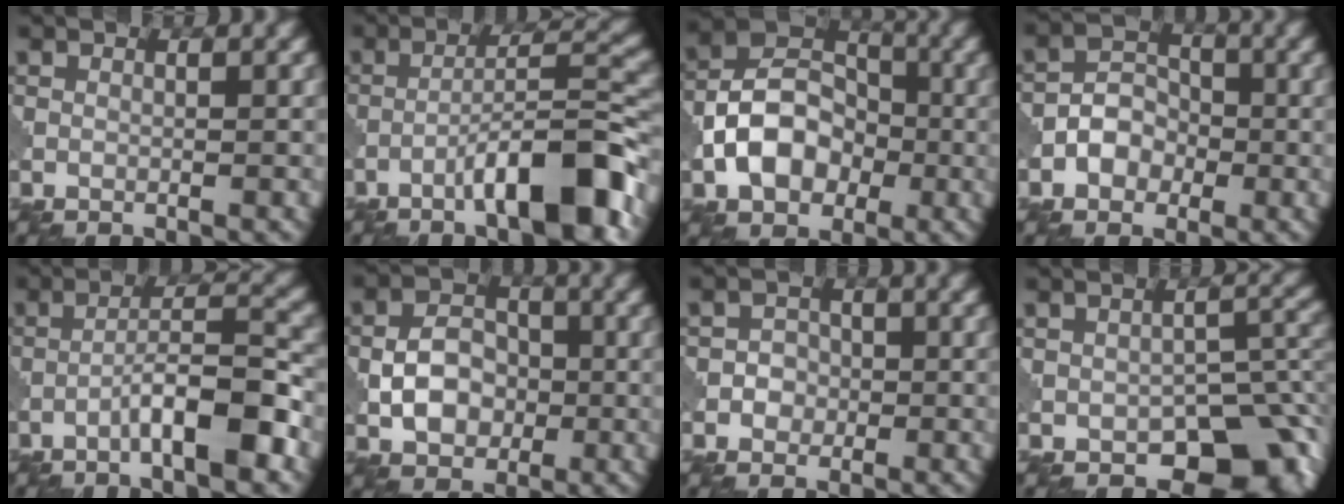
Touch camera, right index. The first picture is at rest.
{"total": 8.6, "force": [-4.9, 1.5, 7.0], "torque": [-0.105, 0.023, -0.081]}
{"total": 7.5, "force": [-2.0, 5.5, 4.7], "torque": [-0.077, 0.012, -0.048]}
{"total": 3.1, "force": [-1.2, 2.5, 1.4], "torque": [-0.017, 0.009, -0.024]}
{"total": 6.2, "force": [-3.0, 1.1, 5.3], "torque": [-0.084, 0.022, -0.054]}
{"total": 4.9, "force": [-1.0, 3.7, 3.1], "torque": [-0.048, 0.004, -0.018]}
{"total": 1.9, "force": [-0.5, 1.7, 0.5], "torque": [0.011, 0.001, -0.015]}
{"total": 9.7, "force": [-4.9, 5.7, 6.2], "torque": [-0.069, -0.025, -0.059]}